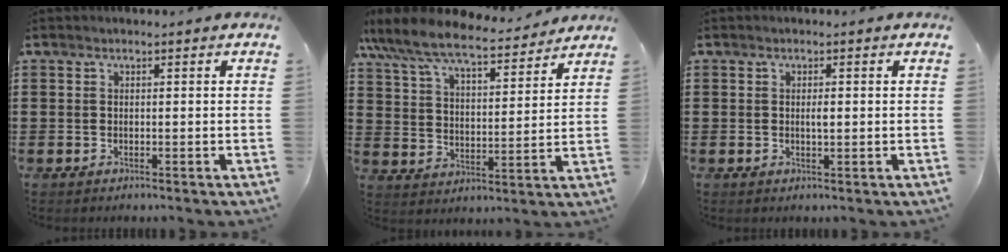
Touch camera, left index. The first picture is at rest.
{"total": 8.3, "force": [7.5, 1.2, 3.3], "torque": [-0.096, -0.042, 0.128]}
{"total": 1.4, "force": [0.1, 0.4, 1.4], "torque": [-0.027, 0.001, 0.000]}